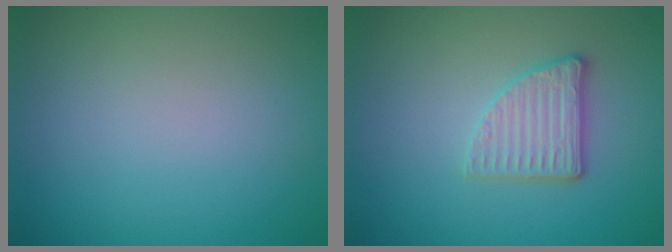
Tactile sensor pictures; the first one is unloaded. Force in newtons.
{"total": 2.8, "press": 2.7, "slide": 0.8}